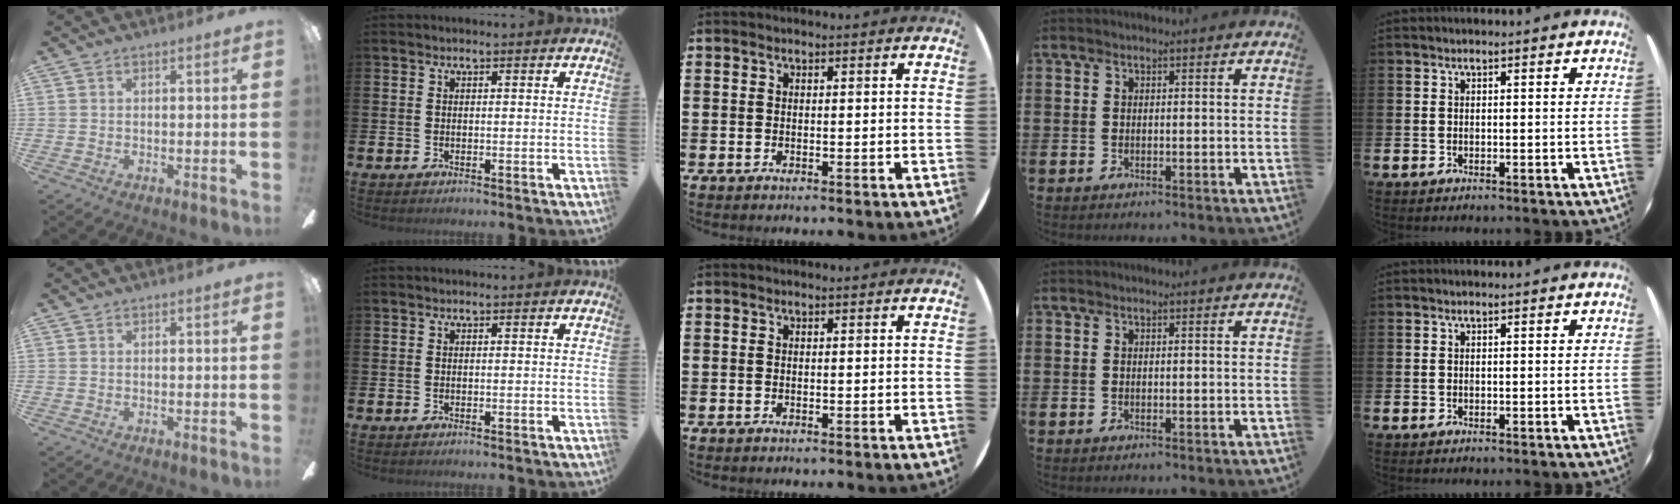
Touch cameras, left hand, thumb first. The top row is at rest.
{}